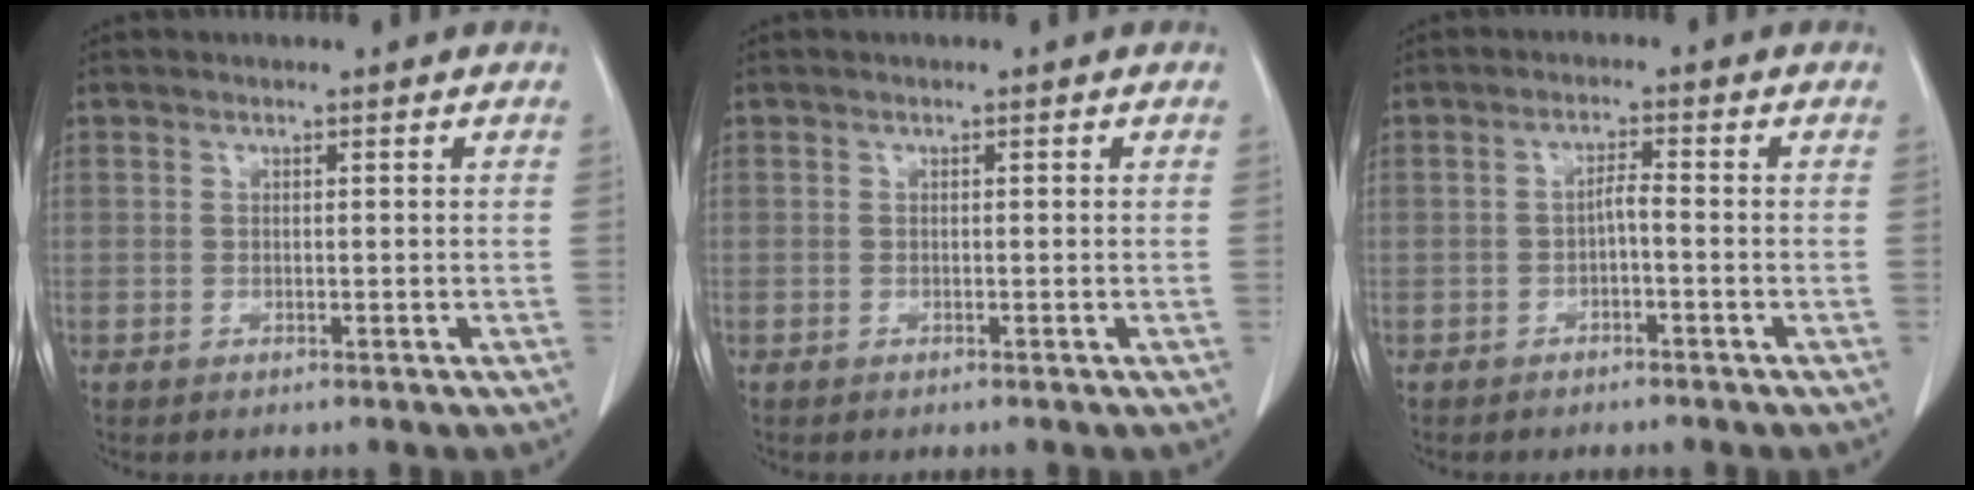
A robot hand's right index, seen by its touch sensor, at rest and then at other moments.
{"total": 0.0}
{"total": 2.0, "force": [-0.8, 0.3, 1.8], "torque": [-0.030, 0.003, -0.015]}